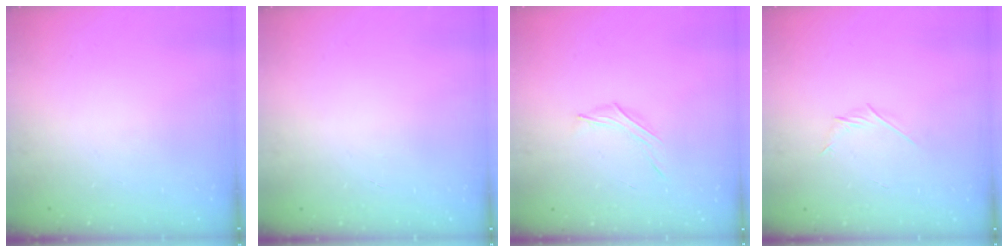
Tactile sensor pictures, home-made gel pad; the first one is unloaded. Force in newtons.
{"total": 0.0}
{"total": 4.9, "press": 4.7, "slide": 1.4}
{"total": 2.8, "press": 2.7, "slide": 0.8}